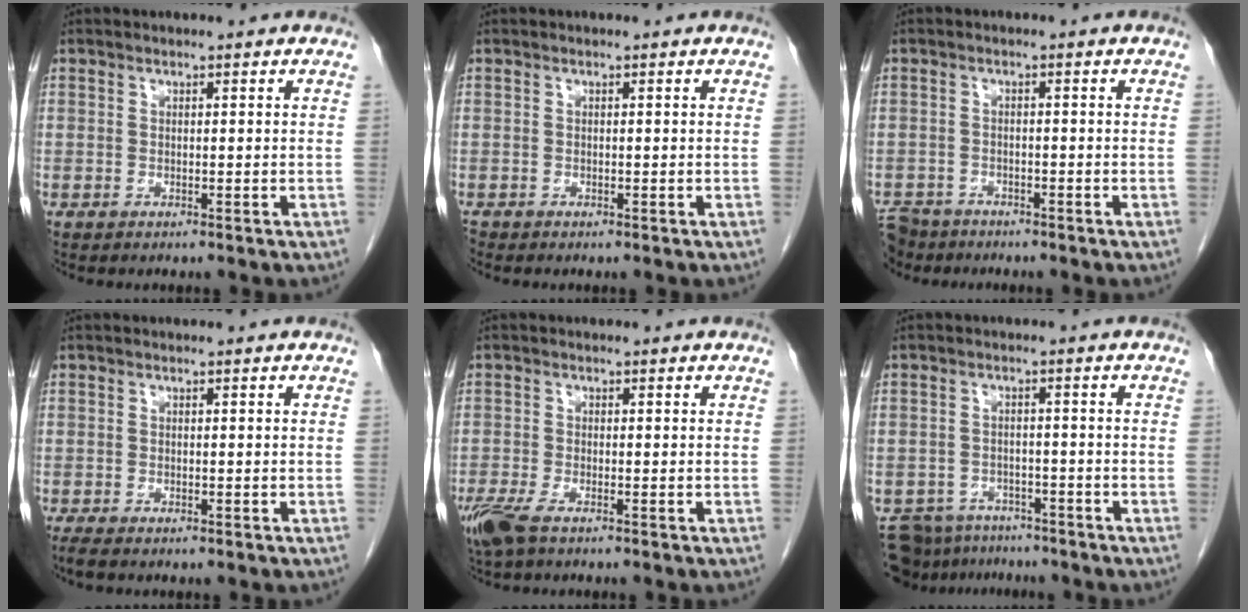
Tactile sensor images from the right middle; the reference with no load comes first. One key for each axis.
{"total": 0.0}
{"total": 6.4, "fx": -5.2, "fy": 3.6, "fz": 1.1, "tx": -0.031, "ty": -0.003, "tz": -0.091}
{"total": 1.8, "fx": -1.3, "fy": 0.4, "fz": 1.1, "tx": -0.025, "ty": -0.007, "tz": -0.021}
{"total": 4.3, "fx": -2.8, "fy": 1.1, "fz": 3.1, "tx": -0.069, "ty": -0.012, "tz": -0.054}
{"total": 8.1, "fx": -6.9, "fy": 4.1, "fz": 0.9, "tx": -0.015, "ty": 0.001, "tz": -0.096}